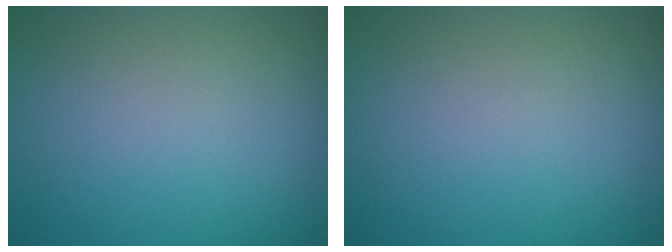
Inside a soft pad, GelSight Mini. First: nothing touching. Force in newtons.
{"total": 0.0}